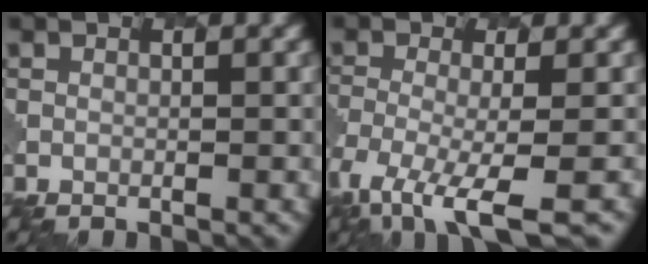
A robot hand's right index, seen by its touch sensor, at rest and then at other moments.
{"total": 7.1, "force": [-4.3, 2.0, 5.2], "torque": [-0.097, -0.018, -0.083]}